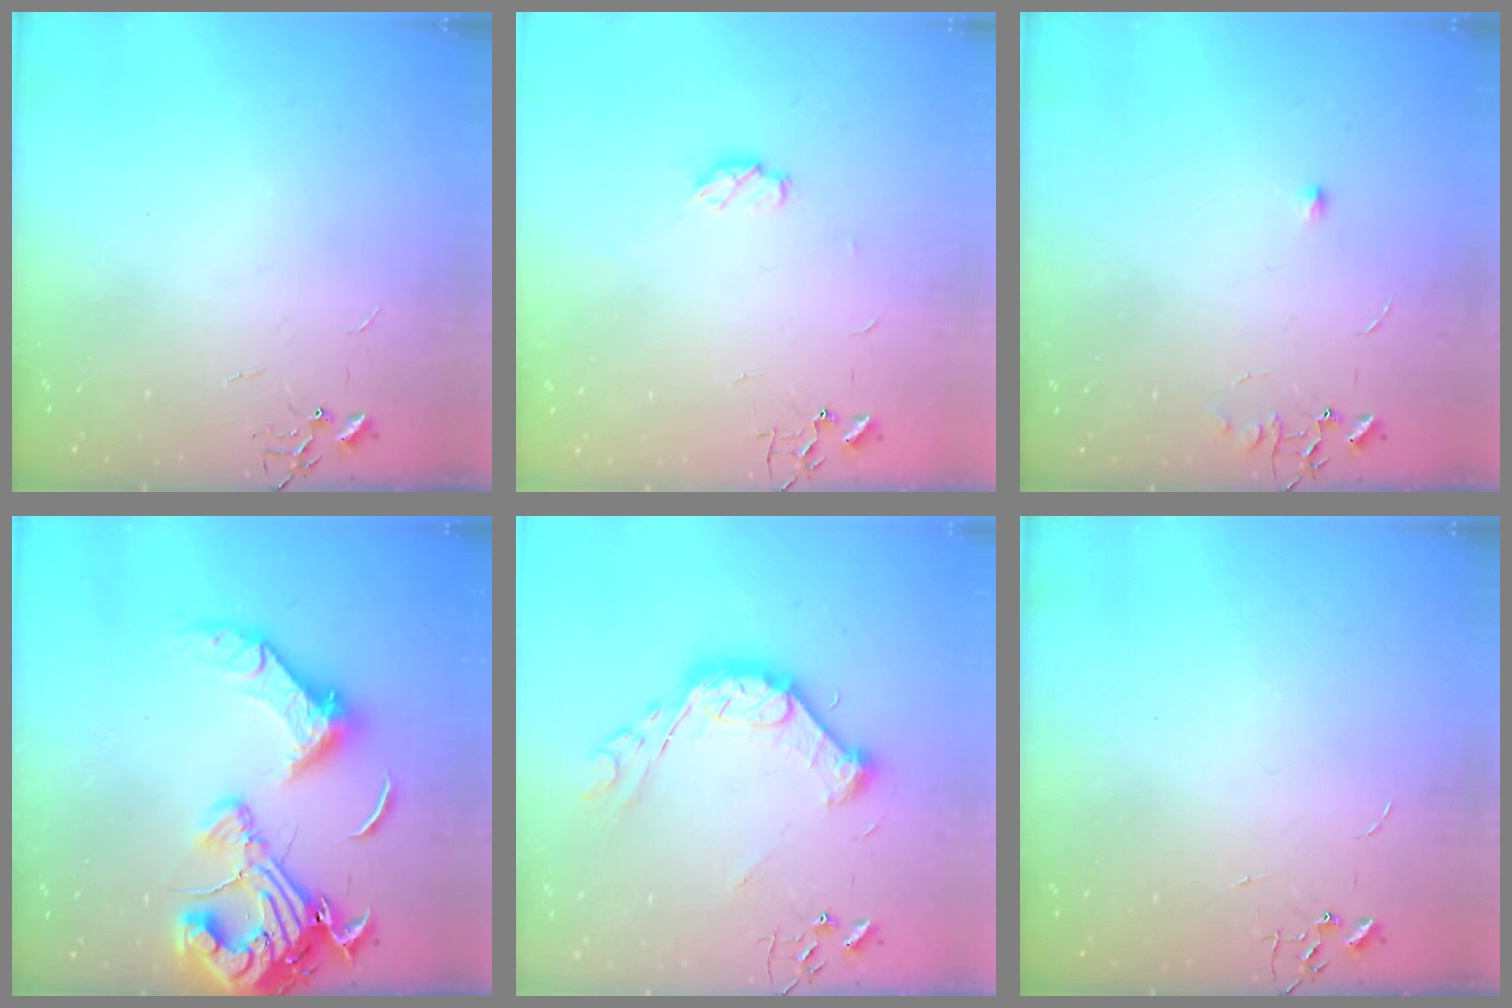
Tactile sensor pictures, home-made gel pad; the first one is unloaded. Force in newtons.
{"total": 5.2, "press": 5.2, "slide": 0.8}
{"total": 6.7, "press": 6.7, "slide": 0.9}
{"total": 23.0, "press": 22.9, "slide": 2.9}
{"total": 15.4, "press": 15.3, "slide": 1.7}
{"total": 0.0}